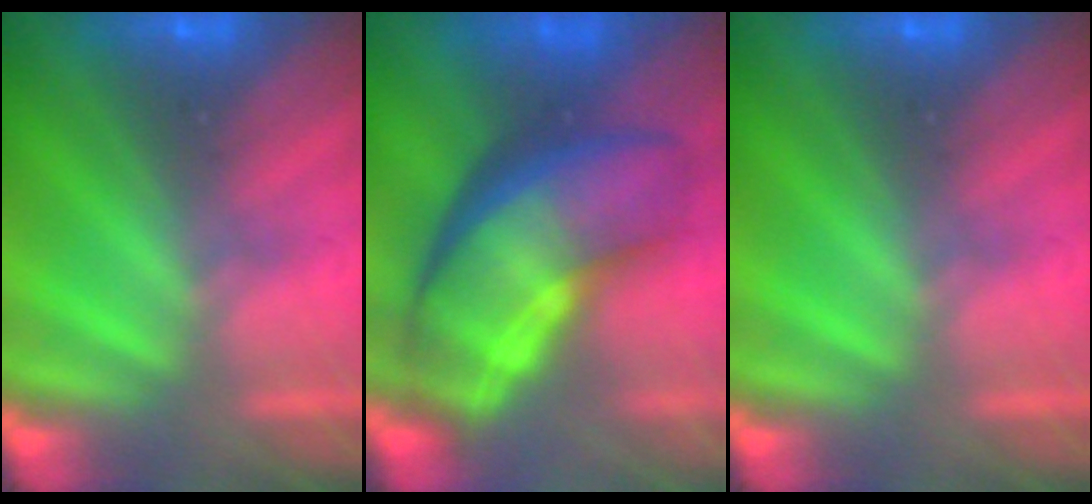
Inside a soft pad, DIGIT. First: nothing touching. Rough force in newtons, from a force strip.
{"total": 7.8}
{"total": 0.0}